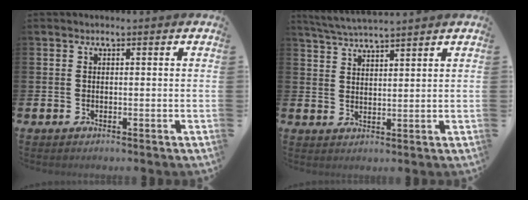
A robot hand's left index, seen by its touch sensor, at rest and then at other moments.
{"total": 4.2, "force": [4.1, -0.2, 0.9], "torque": [-0.031, -0.017, 0.074]}